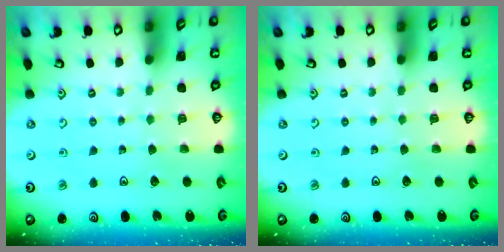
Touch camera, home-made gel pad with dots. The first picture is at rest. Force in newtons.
{"total": 0.0}